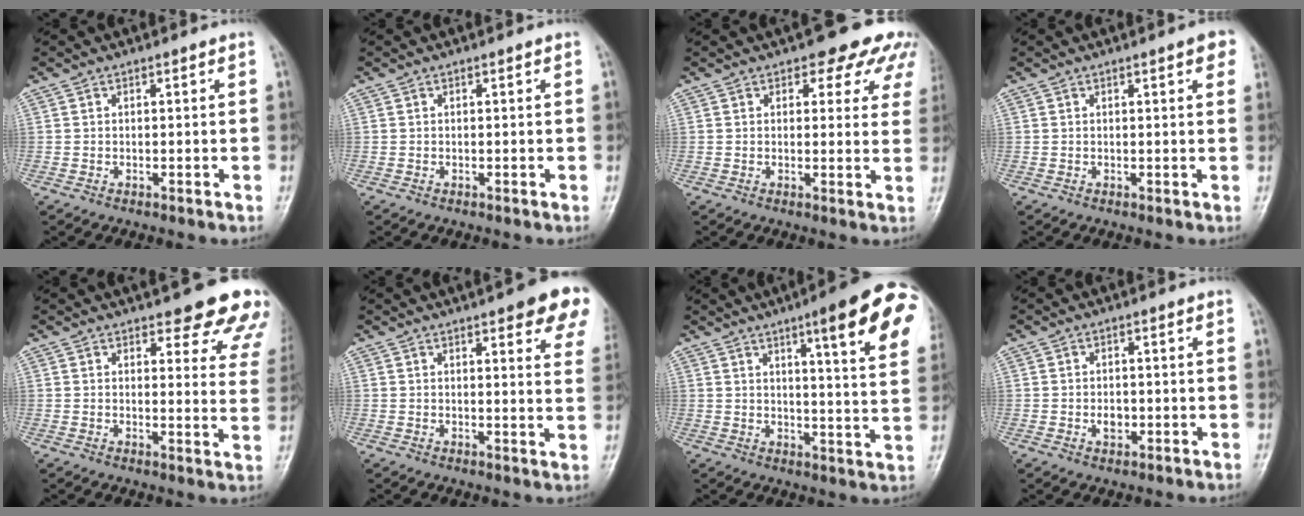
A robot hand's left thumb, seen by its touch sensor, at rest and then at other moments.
{"total": 0.0}
{"total": 9.5, "force": [6.5, 4.7, 5.2], "torque": [-0.014, -0.023, 0.060]}
{"total": 3.1, "force": [1.5, 0.8, 2.6], "torque": [-0.023, 0.000, 0.014]}
{"total": 14.5, "force": [11.4, 4.6, 7.7], "torque": [-0.039, -0.055, 0.112]}
{"total": 13.3, "force": [8.4, 3.9, 9.5], "torque": [-0.087, -0.029, 0.085]}
{"total": 17.8, "force": [8.5, 2.8, 15.4], "torque": [-0.174, -0.032, 0.104]}
{"total": 2.3, "force": [-0.5, 1.7, 1.5], "torque": [-0.015, 0.003, -0.005]}